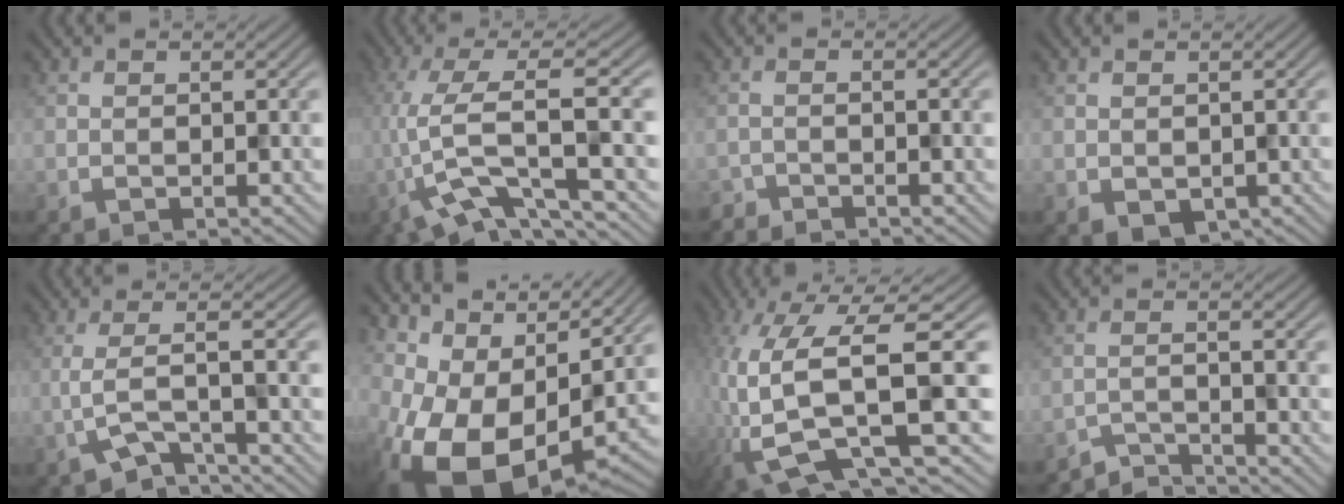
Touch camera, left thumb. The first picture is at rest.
{"total": 10.0, "force": [-2.2, 2.4, 9.4], "torque": [-0.179, 0.013, -0.053]}
{"total": 1.6, "force": [-1.6, 0.1, 0.1], "torque": [-0.002, -0.003, -0.037]}
{"total": 1.8, "force": [-0.1, 1.4, 1.1], "torque": [-0.030, -0.010, 0.006]}
{"total": 4.6, "force": [-2.5, 1.0, 3.8], "torque": [-0.065, 0.005, -0.061]}
{"total": 15.7, "force": [-0.5, 9.3, 12.7], "torque": [-0.227, -0.044, 0.028]}
{"total": 15.5, "force": [-1.2, 5.8, 14.3], "torque": [-0.316, -0.007, -0.009]}
{"total": 3.2, "force": [-3.1, 0.2, 0.7], "torque": [-0.005, 0.002, -0.068]}